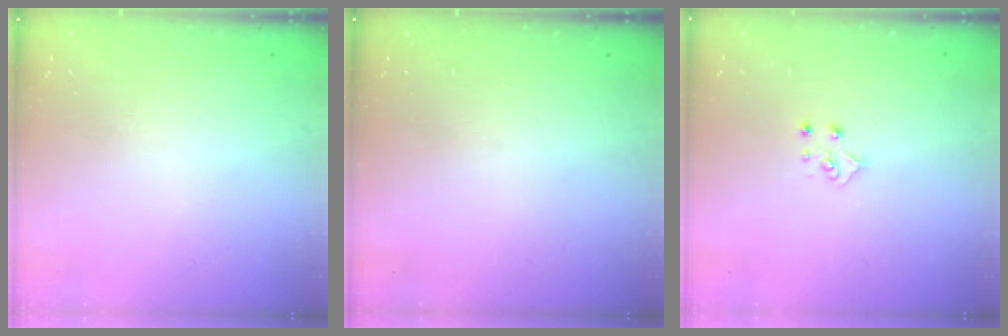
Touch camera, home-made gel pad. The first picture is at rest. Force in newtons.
{"total": 0.0}
{"total": 4.3, "press": 4.2, "slide": 0.4}